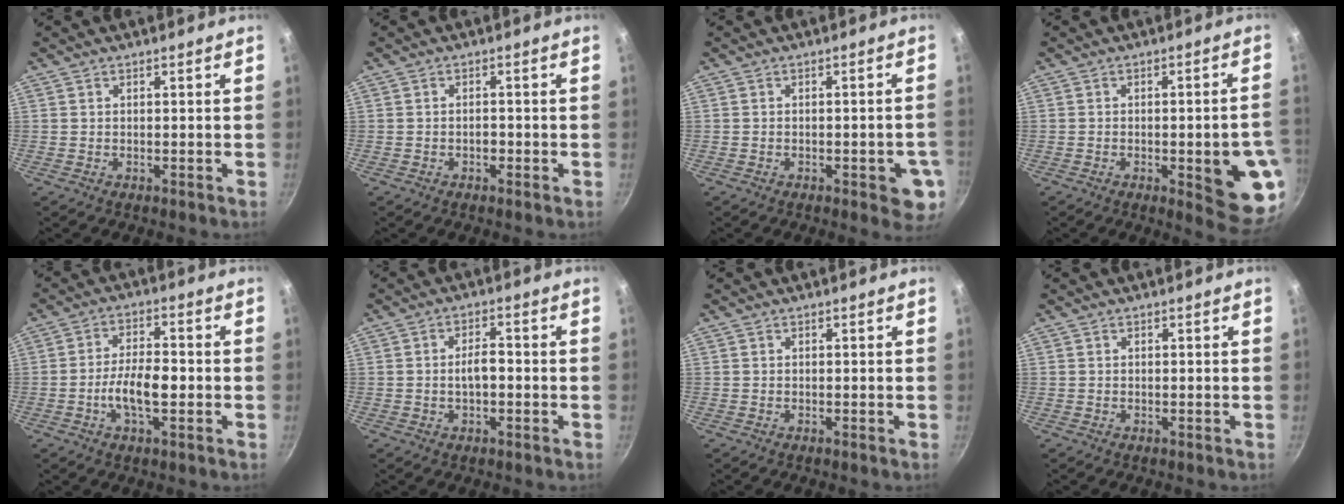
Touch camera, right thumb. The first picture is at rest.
{"total": 1.3, "force": [-0.6, 0.8, 0.9], "torque": [-0.011, 0.009, -0.009]}
{"total": 6.8, "force": [-2.2, 2.6, 5.9], "torque": [-0.051, 0.004, -0.025]}
{"total": 13.0, "force": [-2.9, 3.8, 12.1], "torque": [-0.114, 0.009, -0.031]}
{"total": 8.2, "force": [-1.9, 3.6, 7.2], "torque": [-0.123, 0.021, -0.038]}
{"total": 5.4, "force": [-0.7, 2.8, 4.5], "torque": [-0.062, 0.023, -0.014]}
{"total": 0.0}
{"total": 0.0}